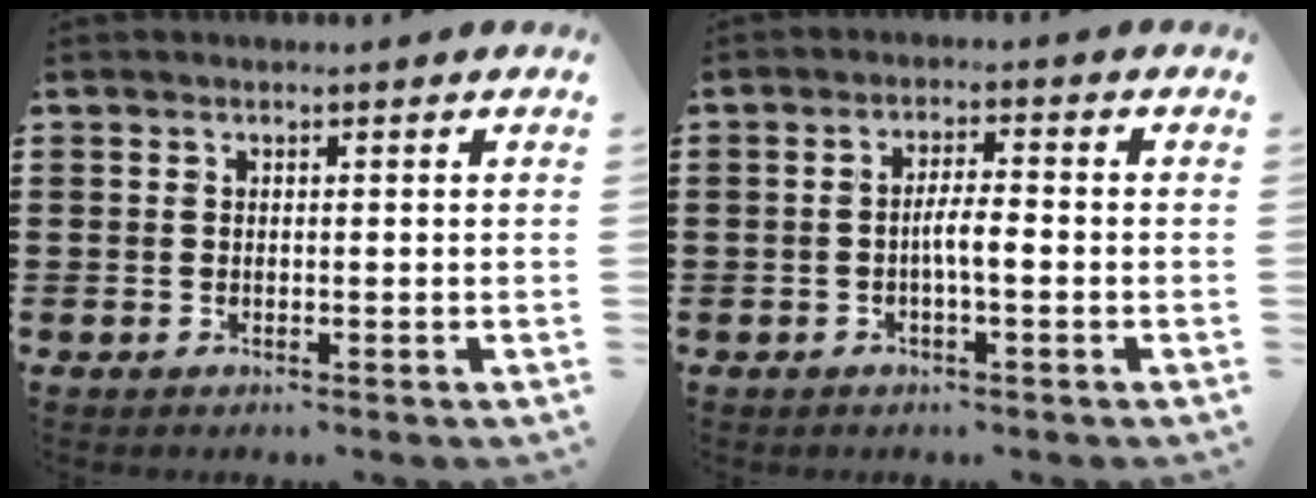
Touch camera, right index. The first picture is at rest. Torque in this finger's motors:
{"motor_torque": [0.91, -0.46, 0.37, 0.07]}